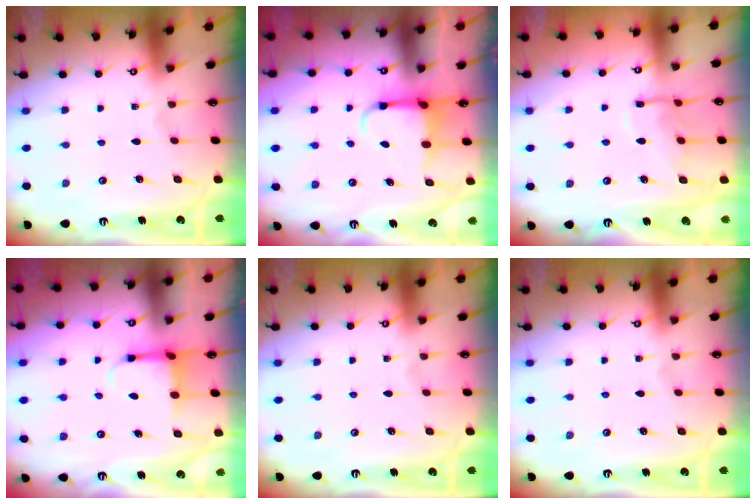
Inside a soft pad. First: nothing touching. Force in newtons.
{"total": 3.9, "press": 3.8, "slide": 0.9}
{"total": 9.8, "press": 9.8, "slide": 0.6}
{"total": 3.8, "press": 3.6, "slide": 1.3}
{"total": 0.0}
{"total": 0.0}